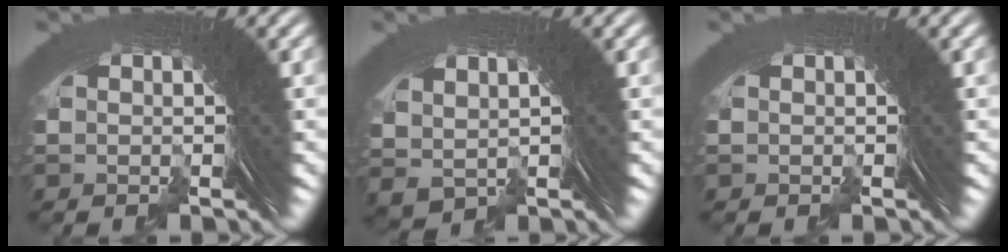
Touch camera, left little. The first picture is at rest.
{"total": 2.1, "force": [1.7, -0.9, 0.9], "torque": [-0.008, -0.001, 0.034]}
{"total": 0.0}